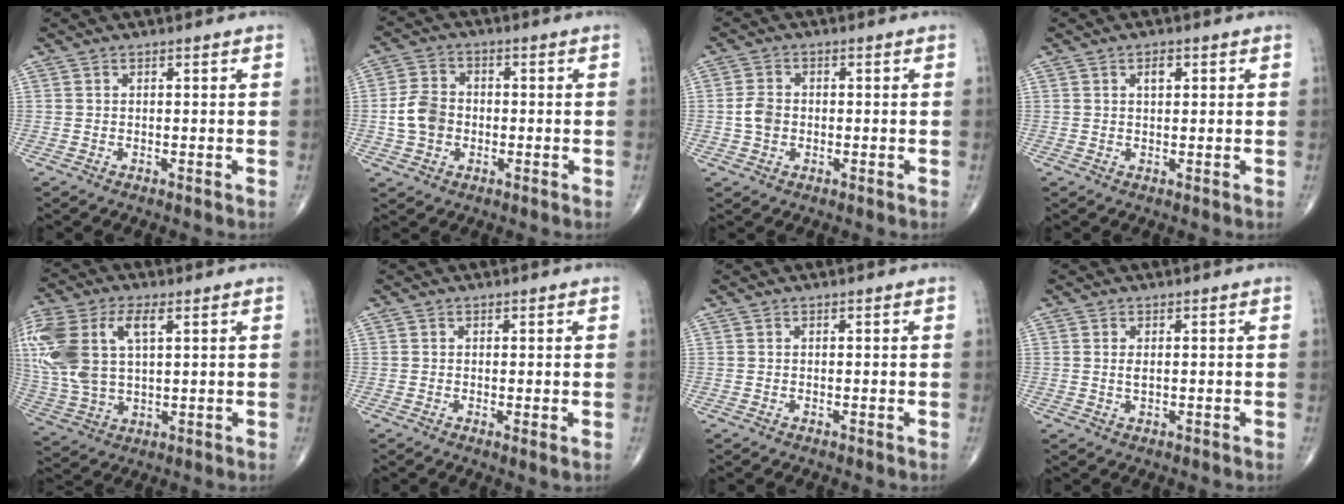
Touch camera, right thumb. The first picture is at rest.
{"total": 6.8, "force": [-1.1, 5.4, 4.0], "torque": [-0.067, 0.016, -0.025]}
{"total": 3.6, "force": [-0.5, 2.8, 2.3], "torque": [-0.042, 0.008, -0.012]}
{"total": 2.1, "force": [0.9, 1.0, 1.6], "torque": [-0.023, -0.002, 0.013]}
{"total": 19.4, "force": [5.6, 10.6, 15.3], "torque": [-0.377, 0.010, 0.108]}
{"total": 1.1, "force": [0.0, 0.2, 1.1], "torque": [-0.022, -0.006, -0.002]}
{"total": 0.0}
{"total": 1.3, "force": [0.2, 0.5, 1.1], "torque": [-0.024, -0.003, 0.008]}